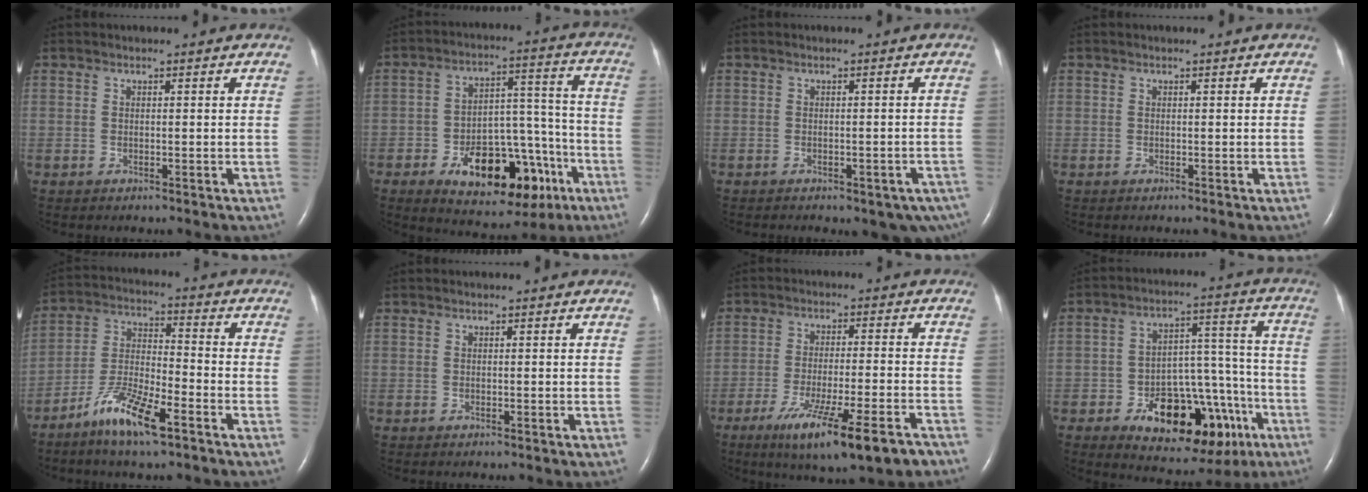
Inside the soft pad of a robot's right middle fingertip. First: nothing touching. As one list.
[{"total": 17.4, "force": [-8.5, 8.2, 12.8], "torque": [-0.178, 0.029, -0.115]}, {"total": 7.9, "force": [-5.9, 3.3, 4.0], "torque": [-0.029, 0.007, -0.069]}, {"total": 0.0}, {"total": 10.5, "force": [-6.6, 1.9, 8.0], "torque": [-0.165, -0.010, -0.126]}, {"total": 0.0}, {"total": 14.7, "force": [-9.6, 1.4, 11.1], "torque": [-0.158, -0.033, -0.149]}, {"total": 18.5, "force": [-8.9, 9.1, 13.5], "torque": [-0.183, 0.036, -0.118]}]